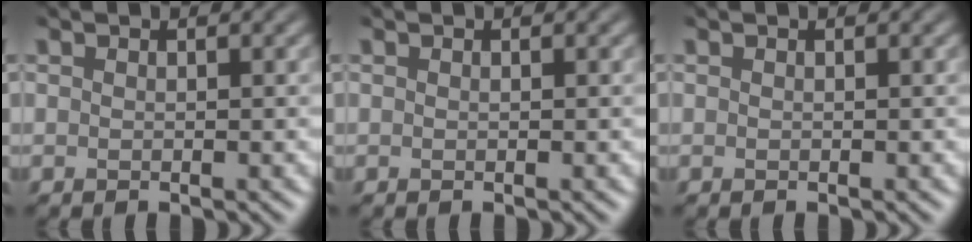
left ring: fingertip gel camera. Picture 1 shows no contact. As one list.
[{"total": 0.0}, {"total": 0.0}]